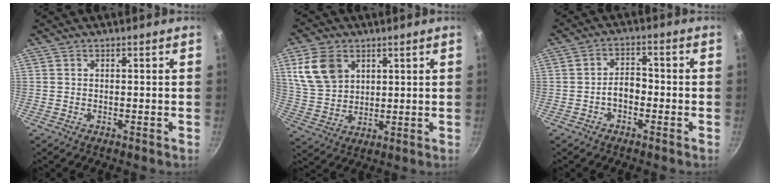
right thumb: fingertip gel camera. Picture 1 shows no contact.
{"total": 10.7, "force": [4.3, 7.6, 6.2], "torque": [-0.106, -0.011, 0.094]}
{"total": 4.0, "force": [-1.5, 2.4, 2.7], "torque": [-0.030, 0.023, -0.030]}